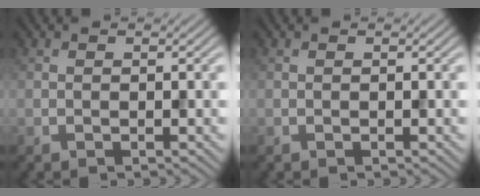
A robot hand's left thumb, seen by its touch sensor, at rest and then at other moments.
{"total": 0.0}